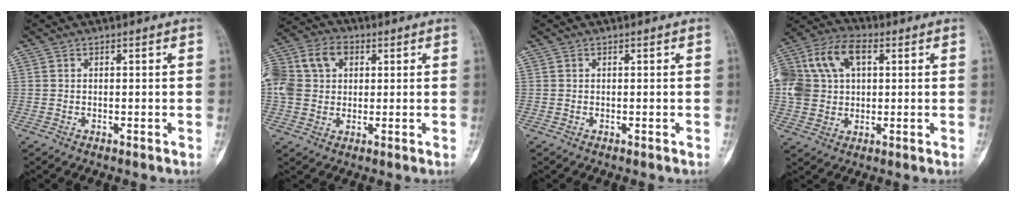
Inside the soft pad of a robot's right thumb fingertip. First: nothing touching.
{"total": 17.2, "force": [4.3, 13.0, 10.4], "torque": [-0.237, 0.043, 0.079]}
{"total": 0.0}
{"total": 18.1, "force": [4.5, 12.4, 12.4], "torque": [-0.253, 0.027, 0.079]}